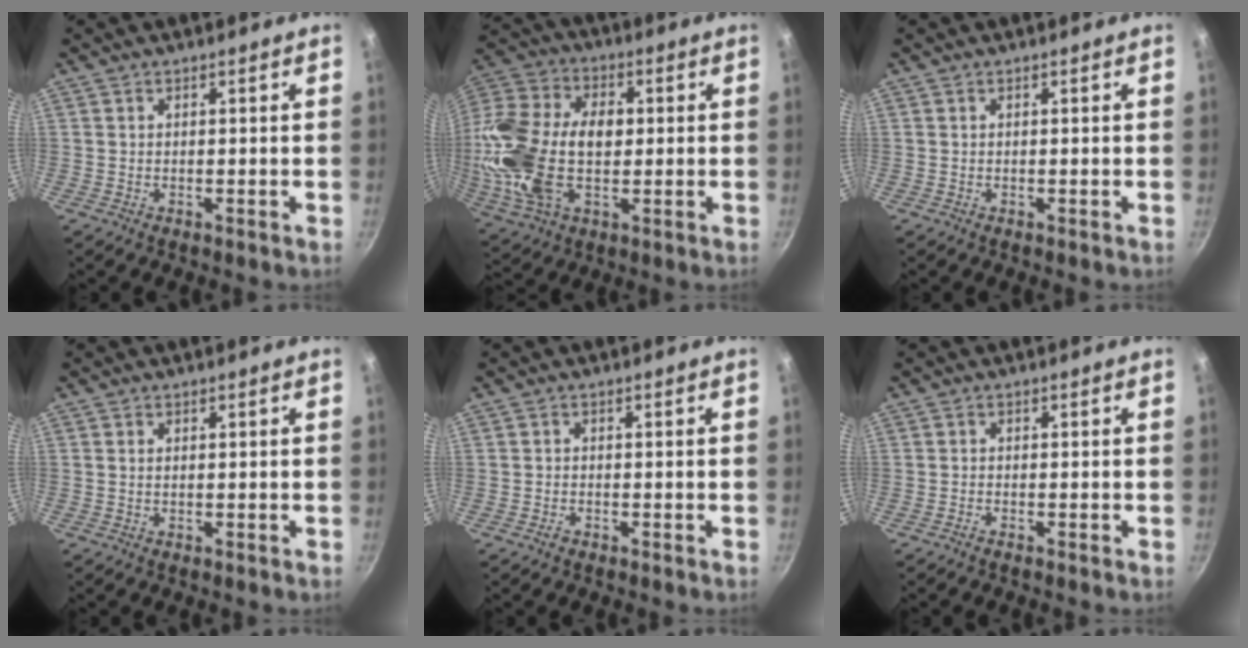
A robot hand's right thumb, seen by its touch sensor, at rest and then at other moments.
{"total": 22.2, "force": [-0.3, 14.0, 17.3], "torque": [-0.340, 0.023, -0.011]}
{"total": 0.0}
{"total": 0.6, "force": [0.2, 0.3, 0.5], "torque": [-0.009, 0.001, 0.003]}
{"total": 1.1, "force": [-0.7, 0.7, 0.3], "torque": [-0.008, 0.005, -0.015]}
{"total": 0.6, "force": [-0.5, 0.1, 0.2], "torque": [-0.011, 0.003, -0.015]}